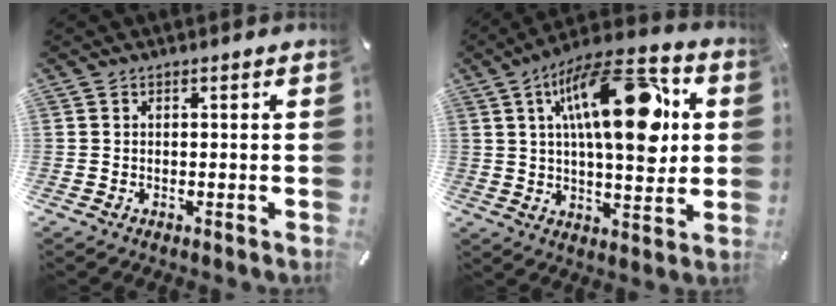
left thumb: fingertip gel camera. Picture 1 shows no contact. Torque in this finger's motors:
{"motor_torque": [2.22, 2.78, 1.53, -1.24, 0.57]}